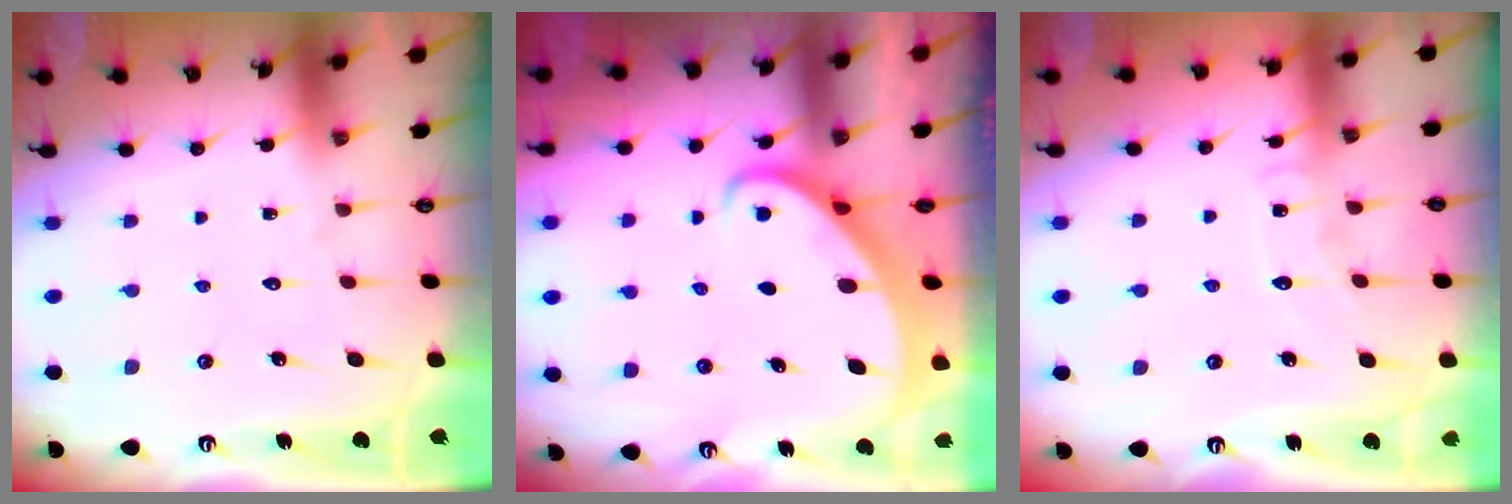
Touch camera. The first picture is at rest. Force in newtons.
{"total": 2.7, "press": 2.7, "slide": 0.3}
{"total": 5.9, "press": 5.9, "slide": 0.7}